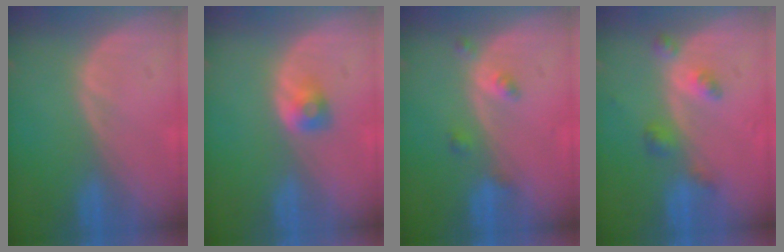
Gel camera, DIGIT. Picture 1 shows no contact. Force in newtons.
{"total": 2.3, "press": 2.2, "slide": 0.7}
{"total": 2.5, "press": 2.5, "slide": 0.2}
{"total": 4.2, "press": 3.9, "slide": 1.6}